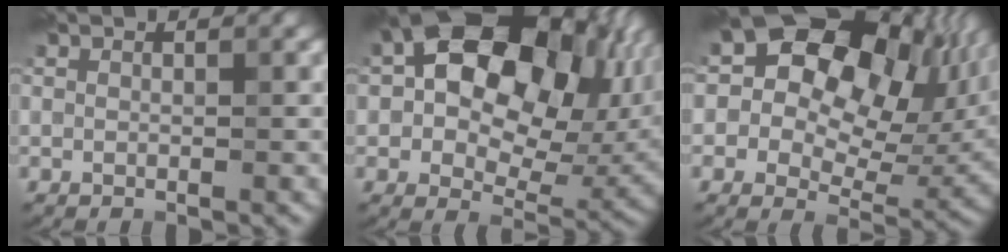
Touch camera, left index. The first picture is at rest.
{"total": 16.2, "force": [3.3, 10.5, 11.8], "torque": [-0.146, 0.022, 0.049]}
{"total": 15.1, "force": [4.4, 10.6, 9.7], "torque": [-0.119, 0.040, 0.065]}